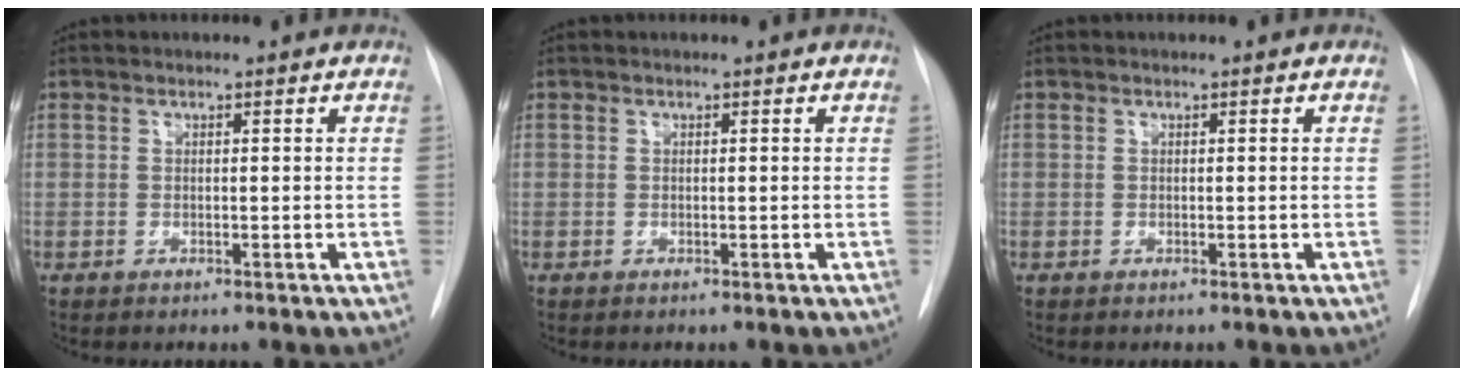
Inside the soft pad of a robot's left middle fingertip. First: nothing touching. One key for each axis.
{"total": 0.0}
{"total": 0.0}